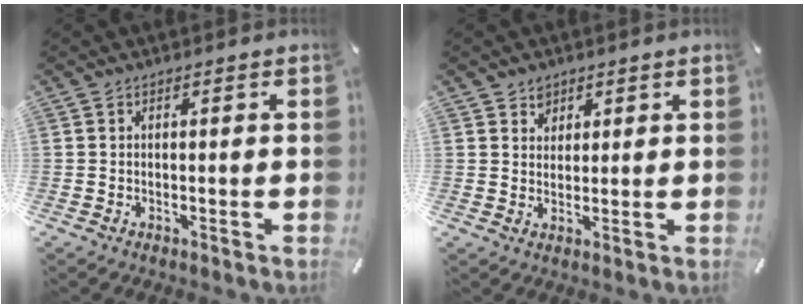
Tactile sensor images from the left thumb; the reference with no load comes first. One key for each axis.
{"total": 3.0, "fx": 1.7, "fy": 2.5, "fz": 0.0, "tx": 0.009, "ty": -0.002, "tz": 0.028}